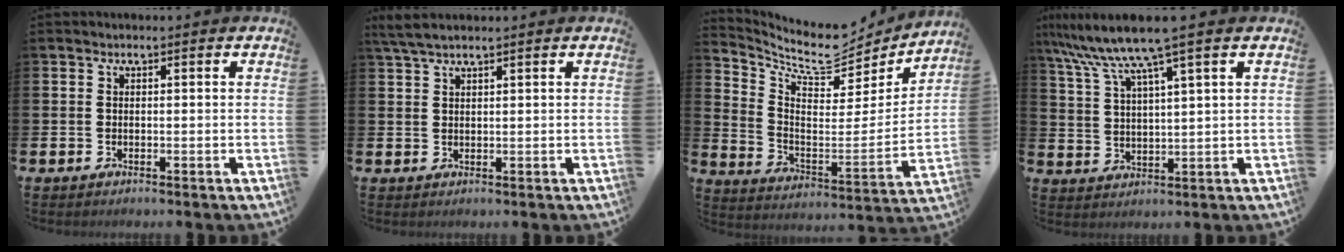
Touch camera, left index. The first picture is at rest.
{"total": 2.6, "force": [2.1, 0.4, 1.4], "torque": [-0.037, 0.004, 0.041]}
{"total": 8.5, "force": [7.2, 3.1, 3.4], "torque": [-0.081, -0.061, 0.116]}
{"total": 8.5, "force": [6.7, 0.3, 5.2], "torque": [-0.124, -0.021, 0.117]}